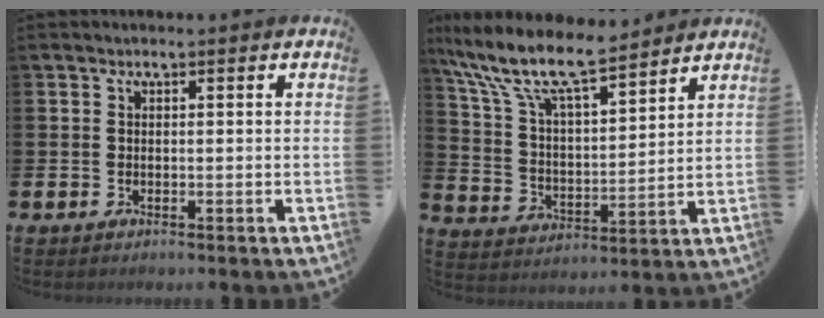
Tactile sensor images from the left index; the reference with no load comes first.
{"total": 11.3, "force": [9.8, 2.5, 5.0], "torque": [-0.140, -0.054, 0.173]}